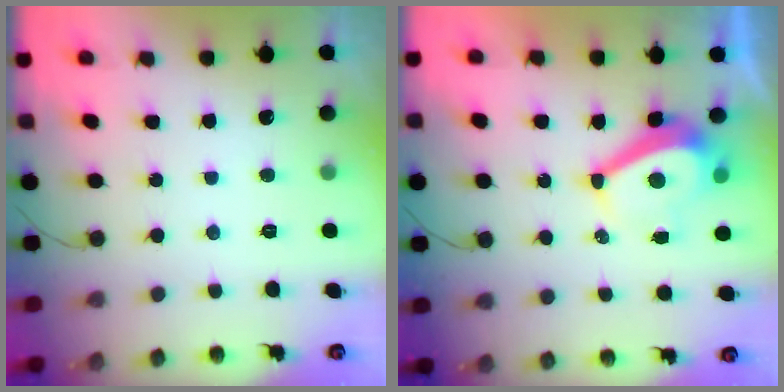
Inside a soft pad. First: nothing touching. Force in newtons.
{"total": 7.5, "press": 7.4, "slide": 0.9}